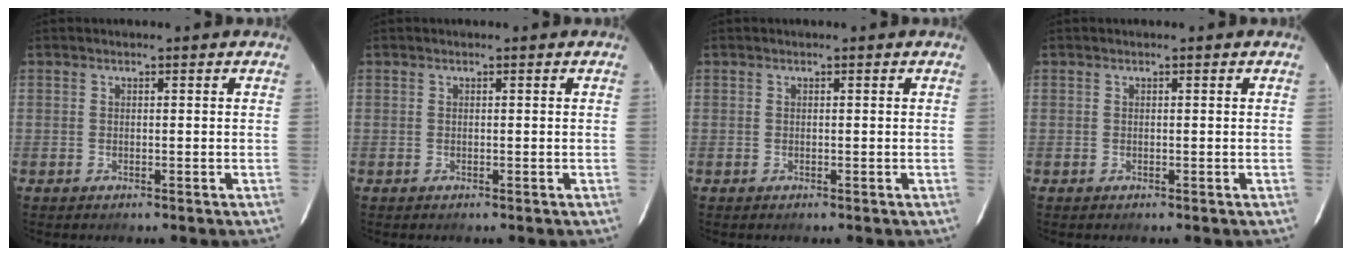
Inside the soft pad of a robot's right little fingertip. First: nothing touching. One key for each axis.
{"total": 0.0}
{"total": 0.0}
{"total": 0.0}